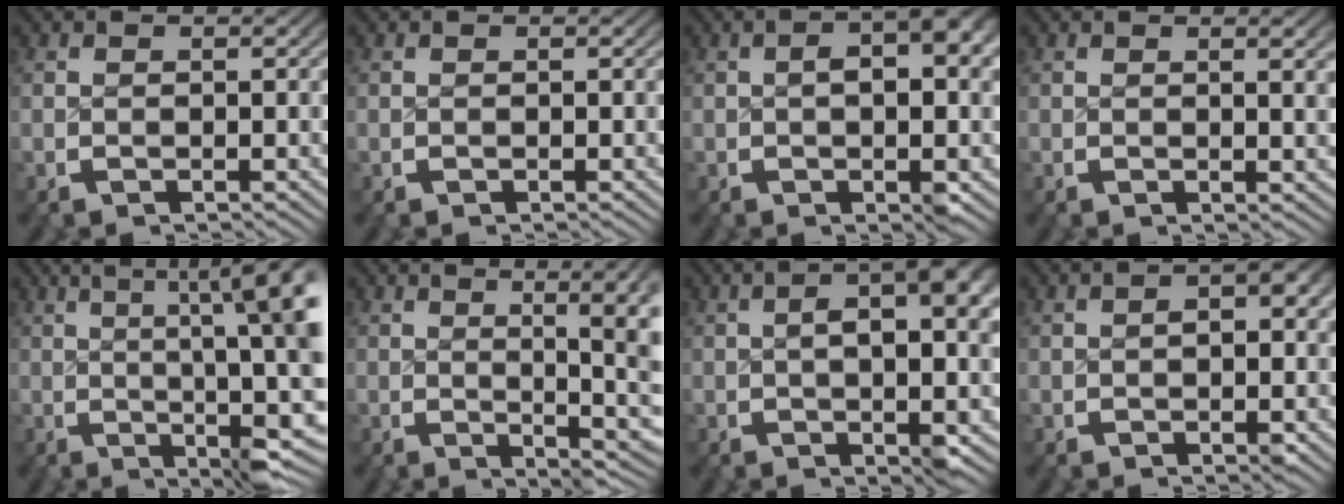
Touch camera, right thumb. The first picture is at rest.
{"total": 0.0}
{"total": 5.9, "force": [0.6, 2.6, 5.3], "torque": [-0.058, 0.004, 0.005]}
{"total": 1.4, "force": [0.5, 0.0, 1.4], "torque": [-0.019, -0.001, 0.008]}
{"total": 13.8, "force": [2.5, 5.7, 12.3], "torque": [-0.134, 0.012, 0.023]}
{"total": 8.8, "force": [-0.3, 3.5, 8.0], "torque": [-0.099, -0.016, 0.004]}
{"total": 8.1, "force": [0.7, 3.4, 7.3], "torque": [-0.082, 0.009, 0.003]}
{"total": 3.0, "force": [0.1, 1.4, 2.6], "torque": [-0.030, 0.001, -0.001]}